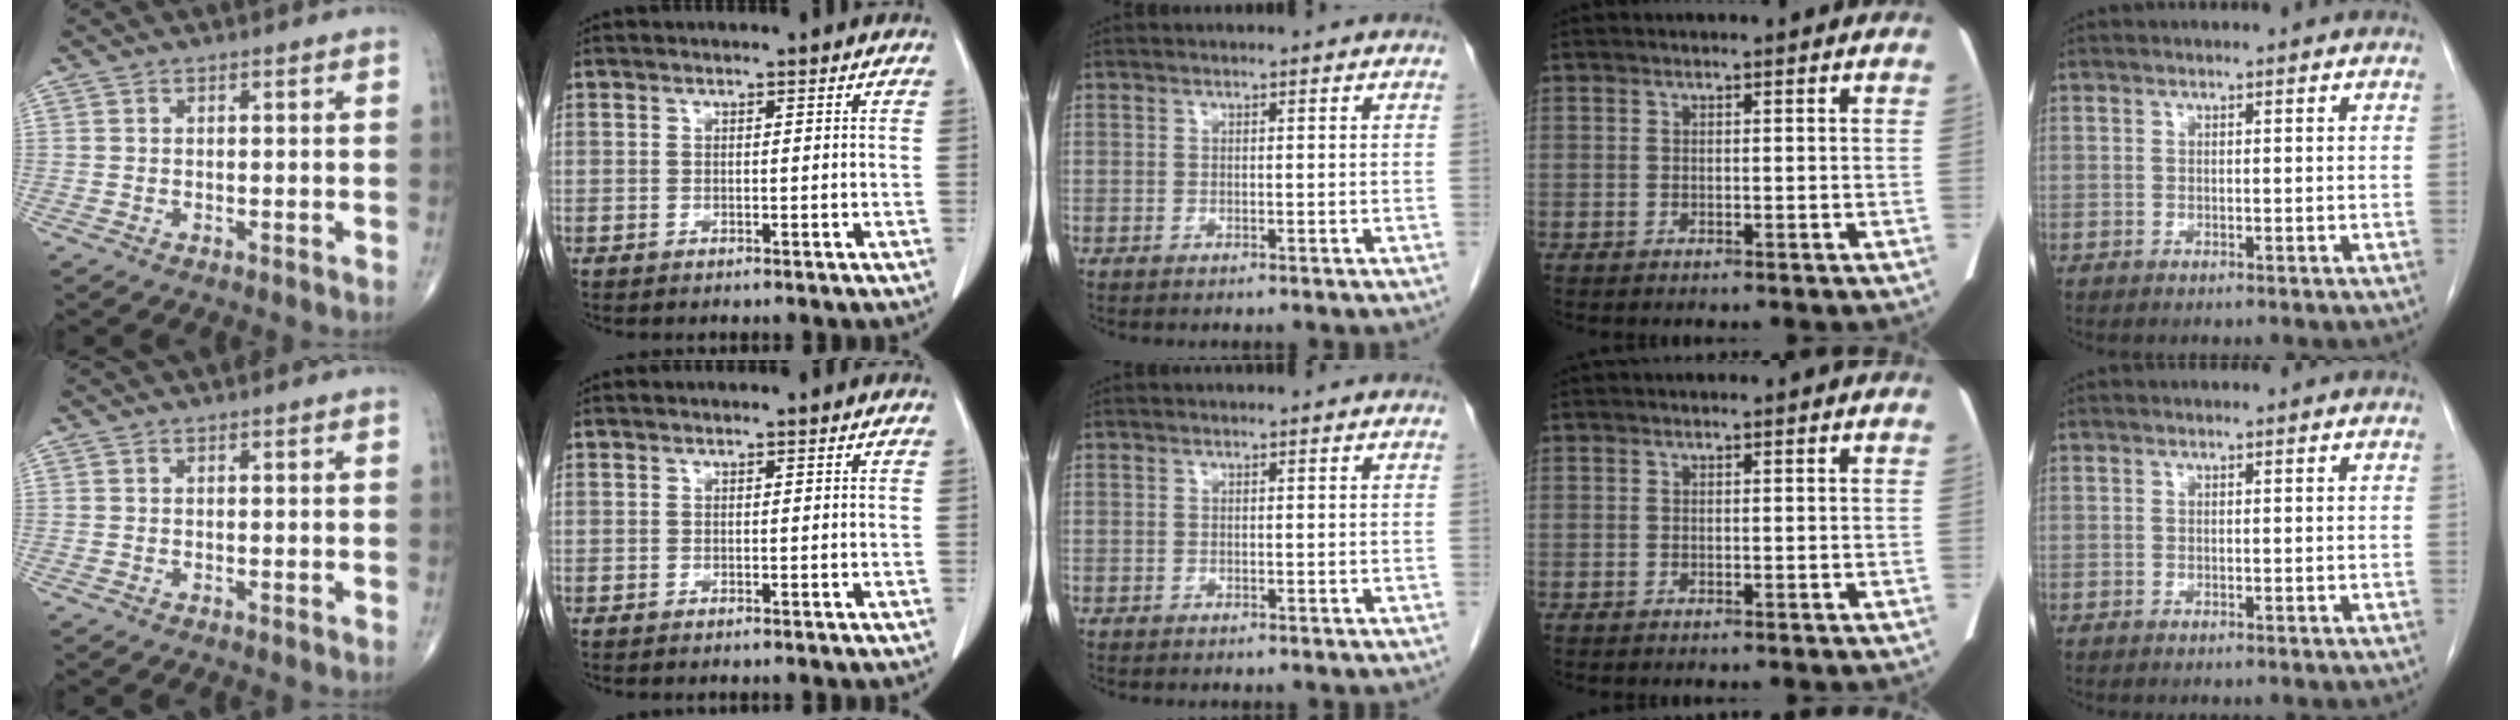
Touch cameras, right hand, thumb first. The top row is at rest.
{}